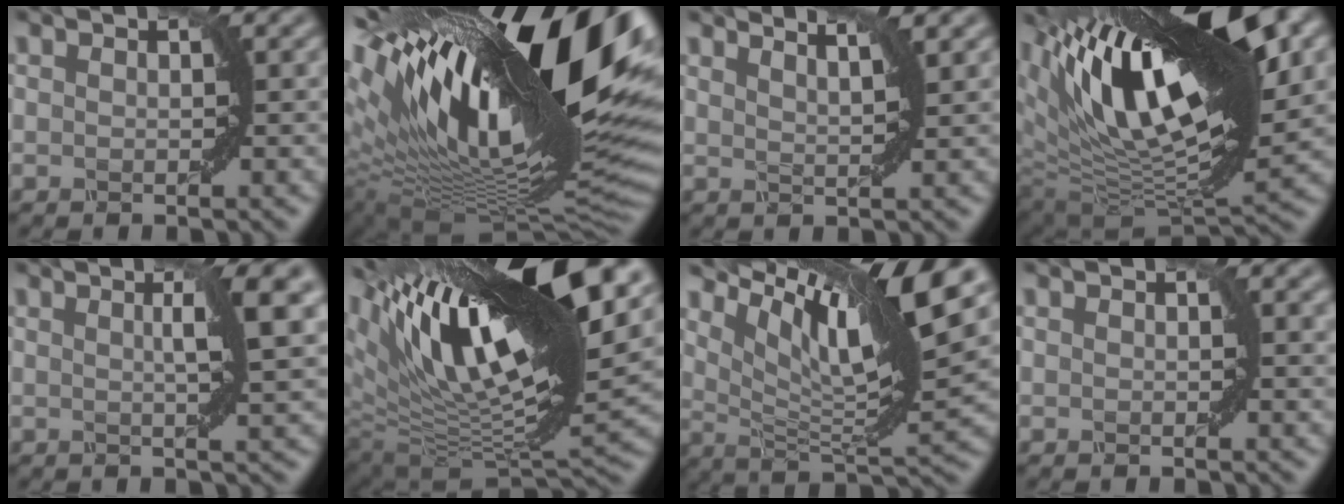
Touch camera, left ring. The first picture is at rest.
{"total": 20.3, "force": [6.3, 7.3, 17.9], "torque": [-0.295, 0.014, 0.122]}
{"total": 3.8, "force": [3.0, 1.0, 2.1], "torque": [-0.011, 0.014, 0.020]}
{"total": 16.0, "force": [6.2, 6.2, 13.4], "torque": [-0.227, 0.015, 0.104]}
{"total": 5.2, "force": [1.3, 1.0, 4.9], "torque": [-0.058, 0.009, 0.019]}
{"total": 17.5, "force": [7.7, 6.5, 14.3], "torque": [-0.255, 0.025, 0.133]}
{"total": 12.9, "force": [6.7, 2.6, 10.7], "torque": [-0.181, 0.008, 0.132]}
{"total": 1.0, "force": [0.5, 0.3, 0.9], "torque": [-0.005, 0.001, 0.007]}